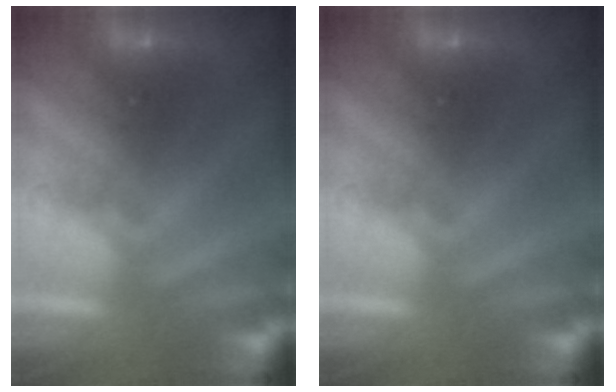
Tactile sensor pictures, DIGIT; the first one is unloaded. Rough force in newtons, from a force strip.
{"total": 0.0}